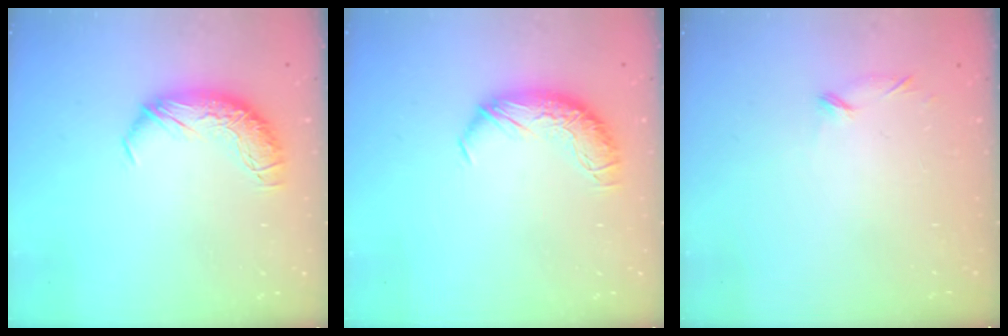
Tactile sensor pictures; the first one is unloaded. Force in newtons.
{"total": 0.0}
{"total": 7.8, "press": 7.8, "slide": 0.7}